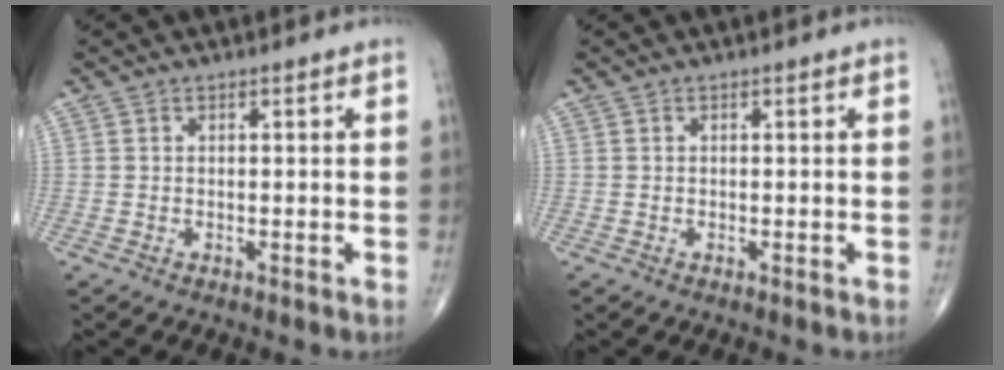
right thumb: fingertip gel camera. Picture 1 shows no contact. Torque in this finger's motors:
{"motor_torque": [0.01, 0.01, -0.03, 0.01, 0.07]}